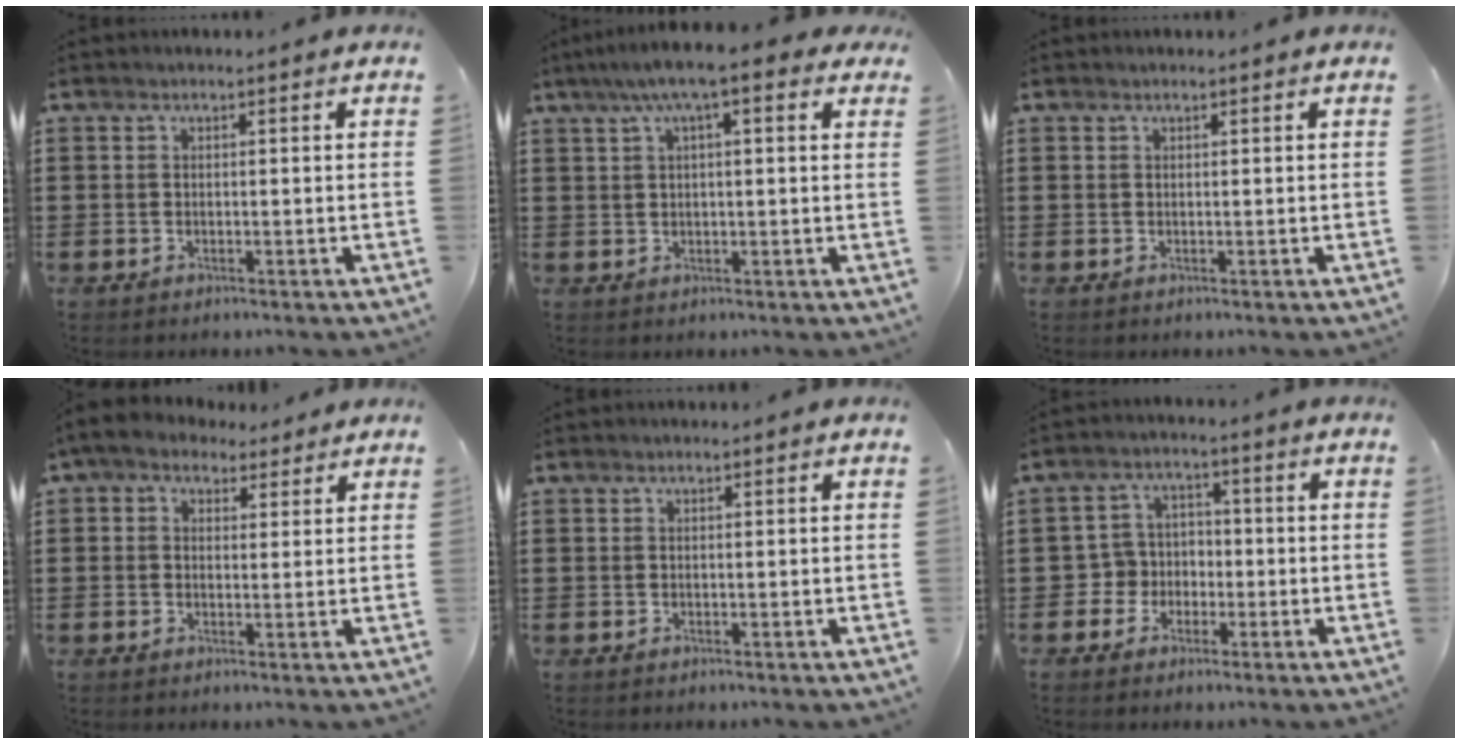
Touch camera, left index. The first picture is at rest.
{"total": 6.5, "force": [3.5, 1.1, 5.4], "torque": [-0.110, 0.006, 0.058]}
{"total": 0.0}
{"total": 3.0, "force": [1.7, 2.2, 1.2], "torque": [-0.033, 0.007, 0.030]}
{"total": 0.0}
{"total": 4.5, "force": [-1.9, 4.0, 0.8], "torque": [-0.038, 0.009, -0.043]}